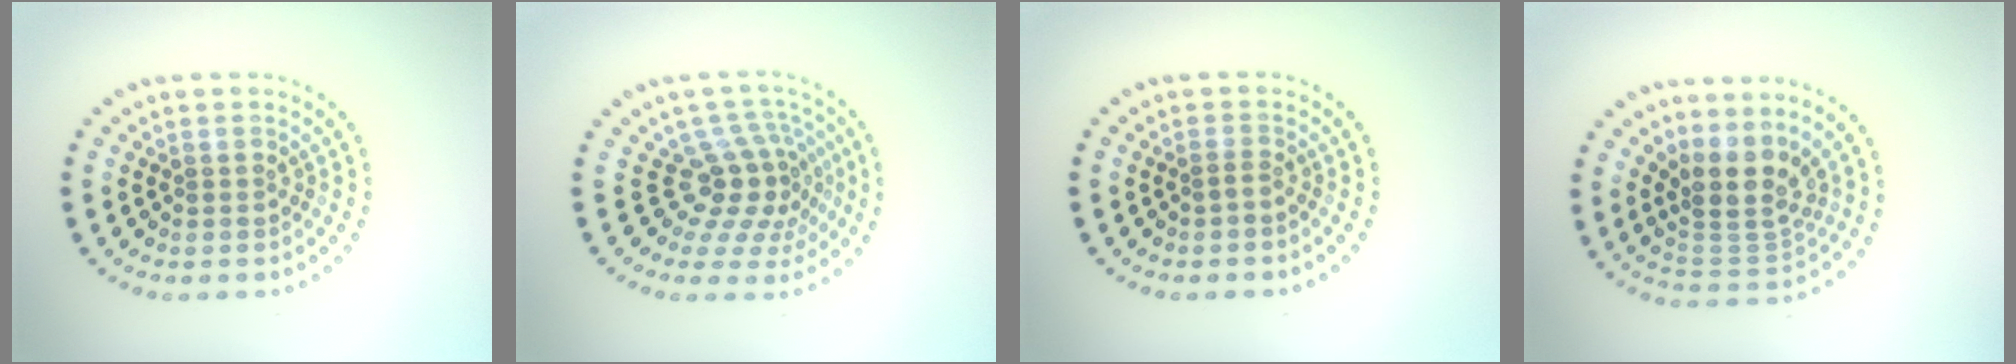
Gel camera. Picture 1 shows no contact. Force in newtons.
{"total": 4.4, "press": 2.9, "slide": 3.2}
{"total": 0.6, "press": 0.3, "slide": 0.5}
{"total": 4.1, "press": 3.3, "slide": 2.4}